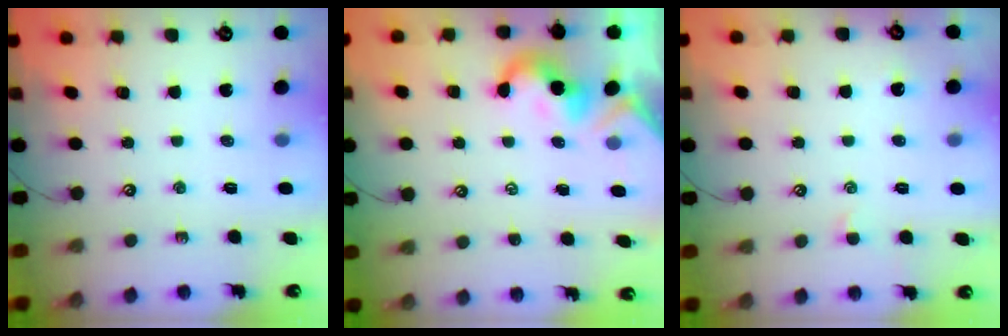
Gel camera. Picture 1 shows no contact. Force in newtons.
{"total": 2.0, "press": 1.9, "slide": 0.5}
{"total": 2.0, "press": 2.0, "slide": 0.3}